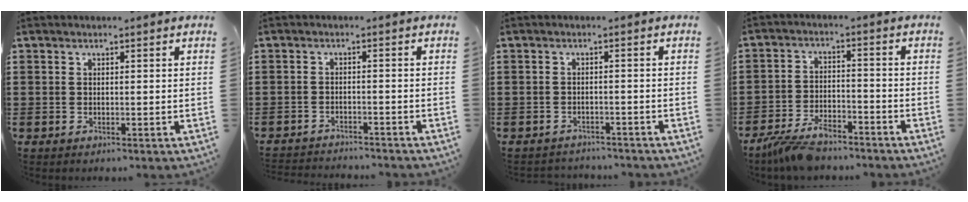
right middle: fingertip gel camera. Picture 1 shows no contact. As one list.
[{"total": 2.1, "force": [-2.1, -0.1, 0.1], "torque": [-0.009, -0.002, -0.043]}, {"total": 1.7, "force": [-1.7, 0.1, 0.1], "torque": [-0.010, -0.004, -0.036]}, {"total": 5.9, "force": [-5.1, 1.6, 2.4], "torque": [-0.064, -0.002, -0.104]}]